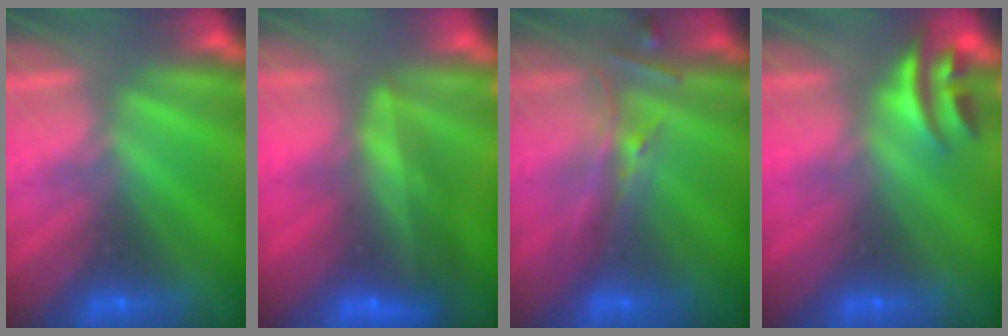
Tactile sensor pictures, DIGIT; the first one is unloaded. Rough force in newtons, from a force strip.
{"total": 5.7}
{"total": 2.6}
{"total": 2.7}